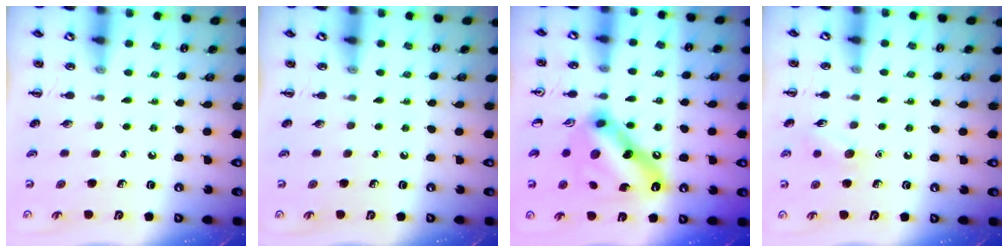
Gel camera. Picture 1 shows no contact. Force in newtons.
{"total": 0.0}
{"total": 17.0, "press": 17.0, "slide": 1.2}
{"total": 7.2, "press": 7.0, "slide": 1.9}